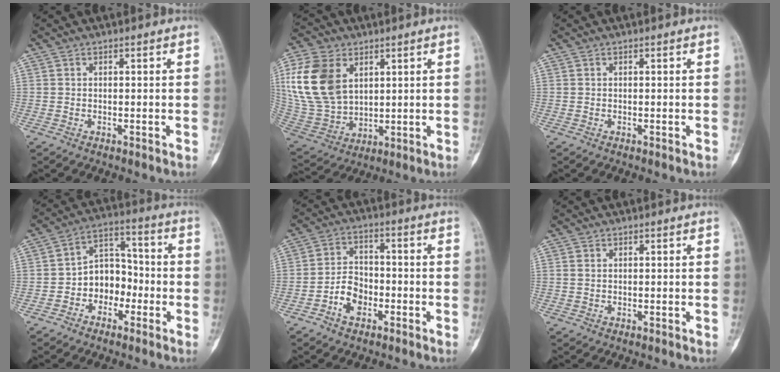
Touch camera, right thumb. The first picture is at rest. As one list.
[{"total": 17.3, "force": [5.4, 11.9, 11.4], "torque": [-0.229, -0.015, 0.119]}, {"total": 0.0}, {"total": 8.8, "force": [-2.7, 6.8, 4.9], "torque": [-0.035, 0.047, -0.059]}, {"total": 6.5, "force": [-3.0, 4.4, 3.6], "torque": [-0.046, 0.029, -0.061]}, {"total": 0.7, "force": [0.2, 0.5, 0.4], "torque": [-0.009, 0.002, 0.003]}]